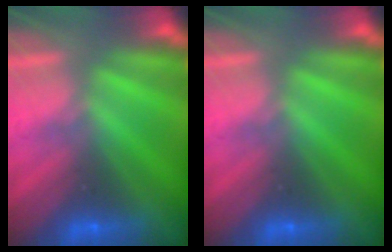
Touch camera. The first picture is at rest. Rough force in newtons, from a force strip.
{"total": 0.0}